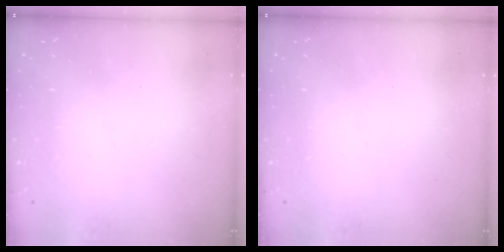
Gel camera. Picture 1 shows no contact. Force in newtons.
{"total": 0.0}